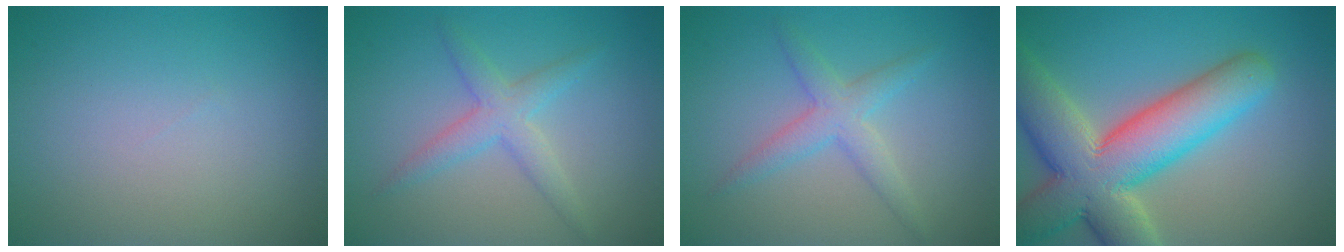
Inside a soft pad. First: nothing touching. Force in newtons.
{"total": 2.9, "press": 2.9, "slide": 0.0}
{"total": 2.9, "press": 2.9, "slide": 0.0}
{"total": 11.4, "press": 11.4, "slide": 1.1}